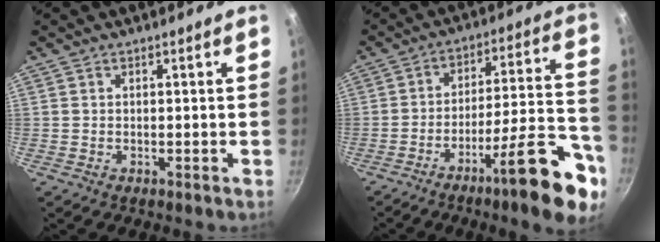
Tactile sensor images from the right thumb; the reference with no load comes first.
{"total": 20.1, "force": [-10.7, 4.7, 16.3], "torque": [-0.196, 0.066, -0.163]}